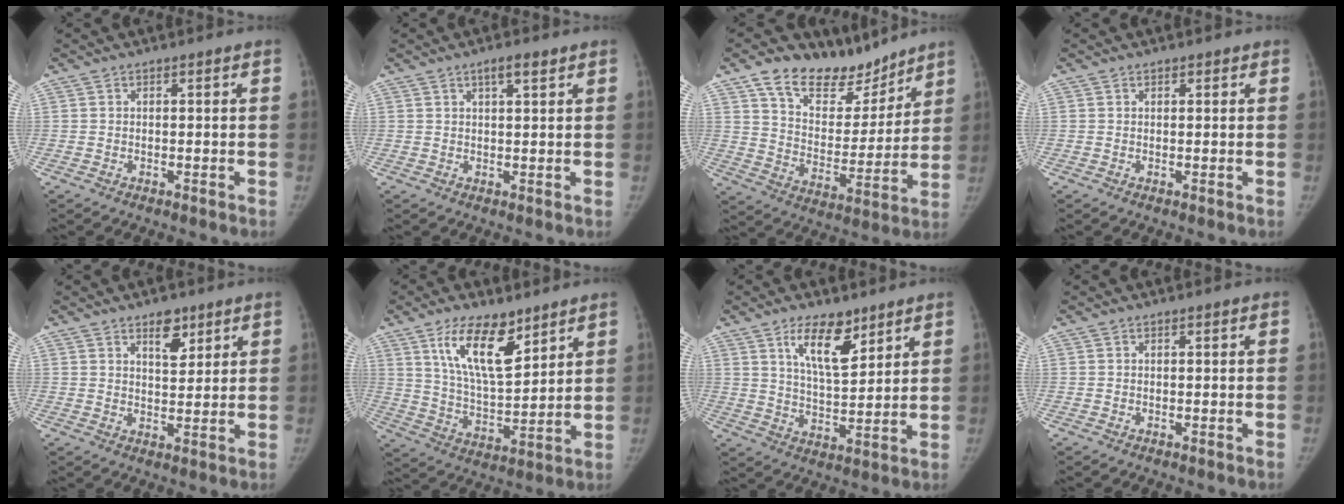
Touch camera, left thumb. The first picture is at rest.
{"total": 4.2, "force": [2.5, 0.9, 3.3], "torque": [-0.054, -0.007, 0.044]}
{"total": 16.4, "force": [12.6, 8.4, 6.1], "torque": [-0.038, -0.078, 0.215]}
{"total": 0.7, "force": [0.4, 0.5, 0.1], "torque": [0.007, -0.002, 0.002]}
{"total": 5.2, "force": [3.2, 2.7, 3.1], "torque": [-0.022, -0.021, 0.050]}
{"total": 13.9, "force": [8.1, 5.8, 9.7], "torque": [-0.144, -0.050, 0.155]}
{"total": 10.0, "force": [6.1, 4.2, 6.8], "torque": [-0.093, -0.046, 0.110]}
{"total": 0.0}